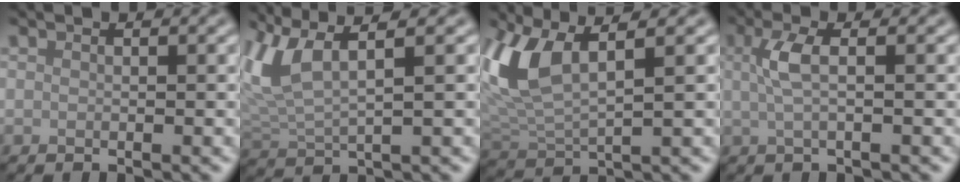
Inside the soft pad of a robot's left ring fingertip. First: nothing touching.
{"total": 5.5, "force": [3.2, 1.4, 4.2], "torque": [-0.107, 0.011, 0.066]}
{"total": 6.1, "force": [2.8, 2.2, 5.0], "torque": [-0.122, 0.001, 0.057]}
{"total": 2.6, "force": [0.4, 0.7, 2.5], "torque": [-0.053, 0.004, 0.006]}